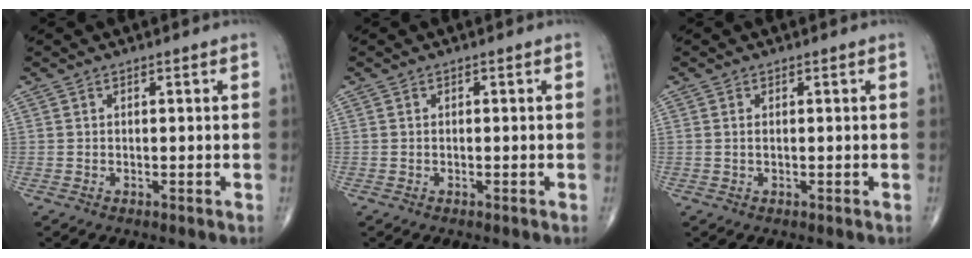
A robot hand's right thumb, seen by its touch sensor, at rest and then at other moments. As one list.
[{"total": 0.0}, {"total": 0.6, "force": [0.1, 0.2, 0.5], "torque": [-0.015, 0.000, 0.002]}]